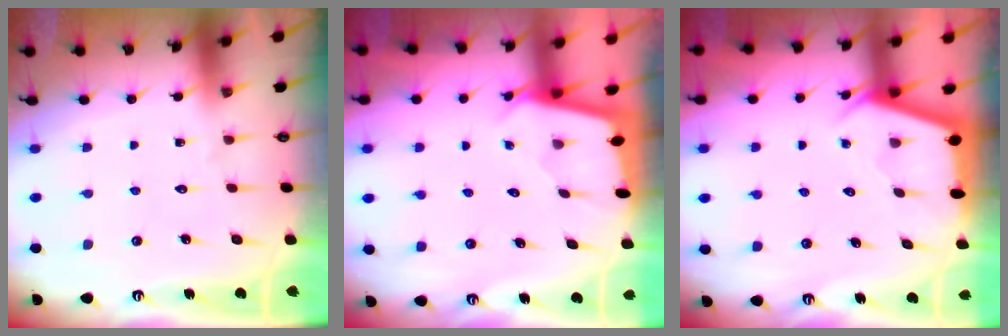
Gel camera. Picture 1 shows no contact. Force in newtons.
{"total": 1.7, "press": 1.7, "slide": 0.1}
{"total": 2.9, "press": 2.9, "slide": 0.3}